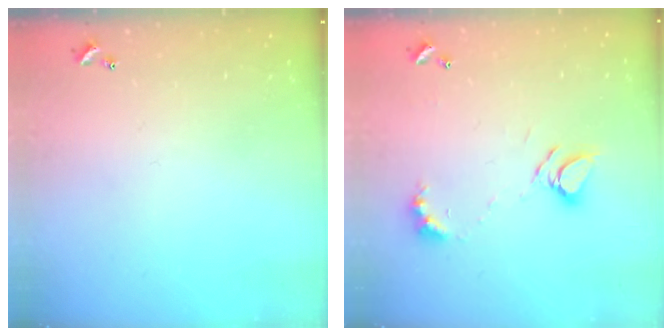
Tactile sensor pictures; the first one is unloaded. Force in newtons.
{"total": 7.0, "press": 7.0, "slide": 0.8}